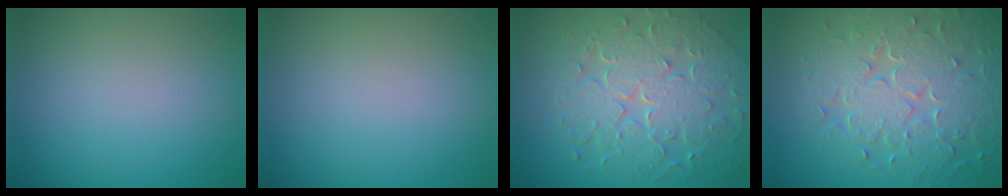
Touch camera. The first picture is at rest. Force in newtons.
{"total": 0.0}
{"total": 8.7, "press": 6.3, "slide": 6.1}
{"total": 8.8, "press": 6.3, "slide": 6.1}